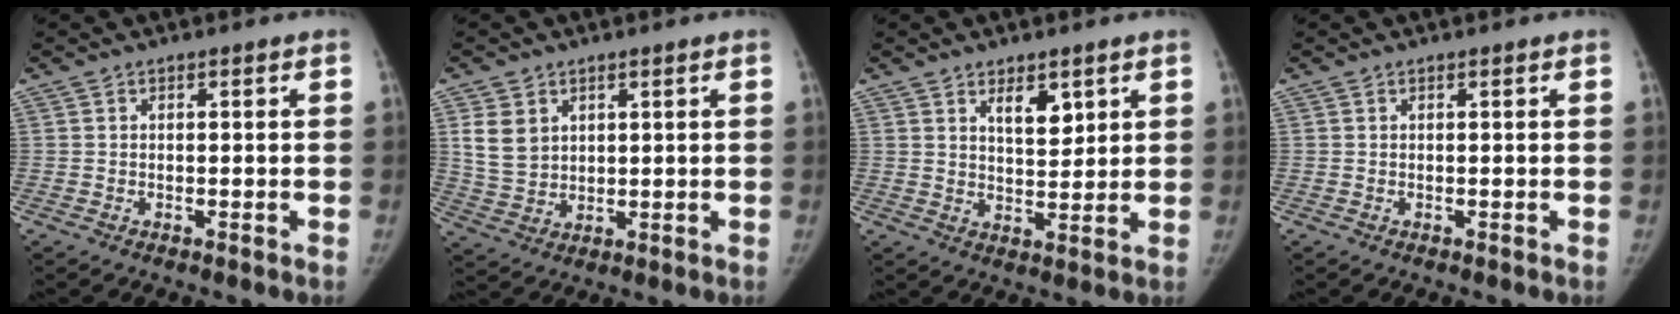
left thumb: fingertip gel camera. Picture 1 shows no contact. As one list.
[{"total": 6.6, "force": [2.5, 5.0, 3.4], "torque": [-0.051, -0.011, 0.060]}, {"total": 5.4, "force": [2.9, 2.7, 3.7], "torque": [-0.037, -0.023, 0.049]}, {"total": 0.0}]